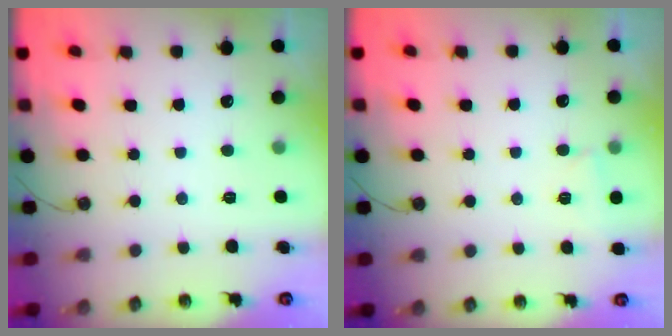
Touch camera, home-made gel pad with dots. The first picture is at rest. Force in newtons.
{"total": 3.0, "press": 2.8, "slide": 0.9}